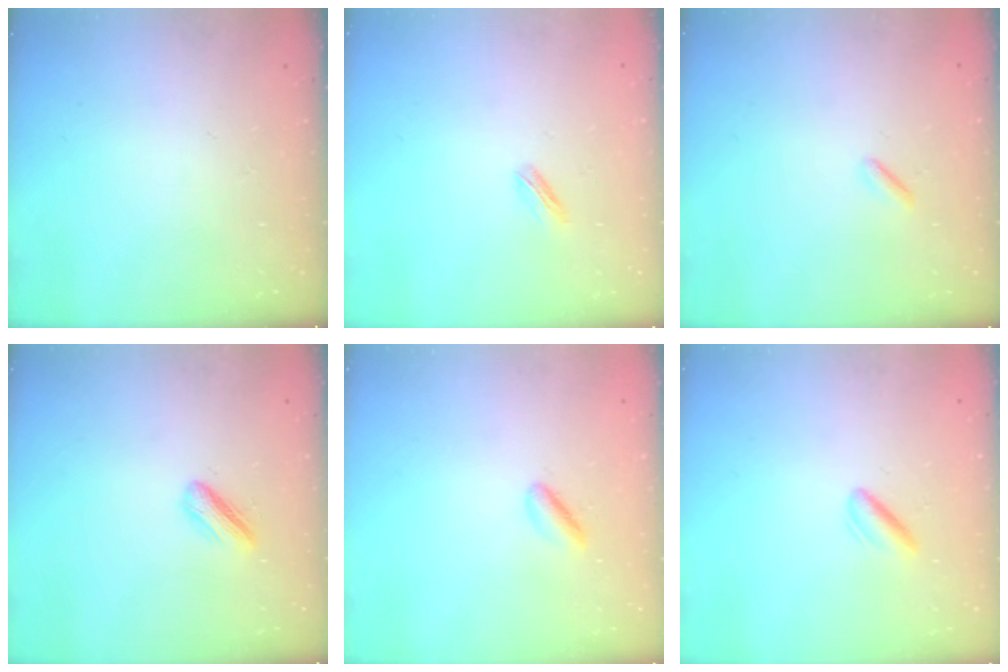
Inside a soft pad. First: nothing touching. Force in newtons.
{"total": 2.2, "press": 2.2, "slide": 0.5}
{"total": 1.0, "press": 0.9, "slide": 0.4}
{"total": 3.7, "press": 3.7, "slide": 0.2}
{"total": 2.5, "press": 2.3, "slide": 1.0}
{"total": 2.0, "press": 1.8, "slide": 0.9}